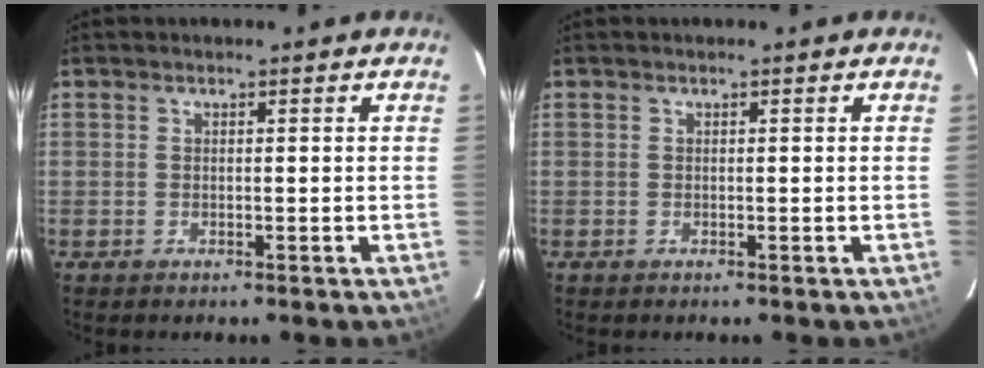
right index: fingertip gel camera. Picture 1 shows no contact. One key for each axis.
{"total": 0.0}